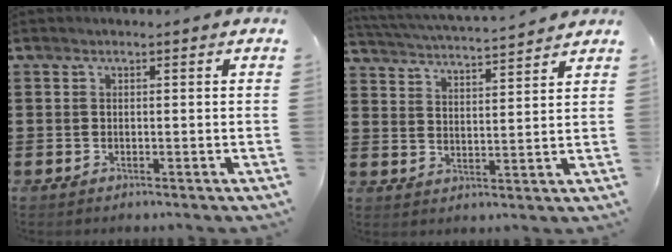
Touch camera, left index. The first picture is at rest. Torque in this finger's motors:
{"motor_torque": [0.00, -0.02, 0.46, 0.13]}